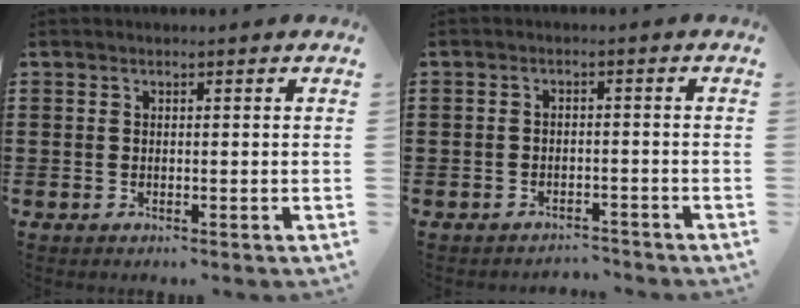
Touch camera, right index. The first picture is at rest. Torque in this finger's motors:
{"motor_torque": [-0.60, 0.37, 0.00, -0.01]}